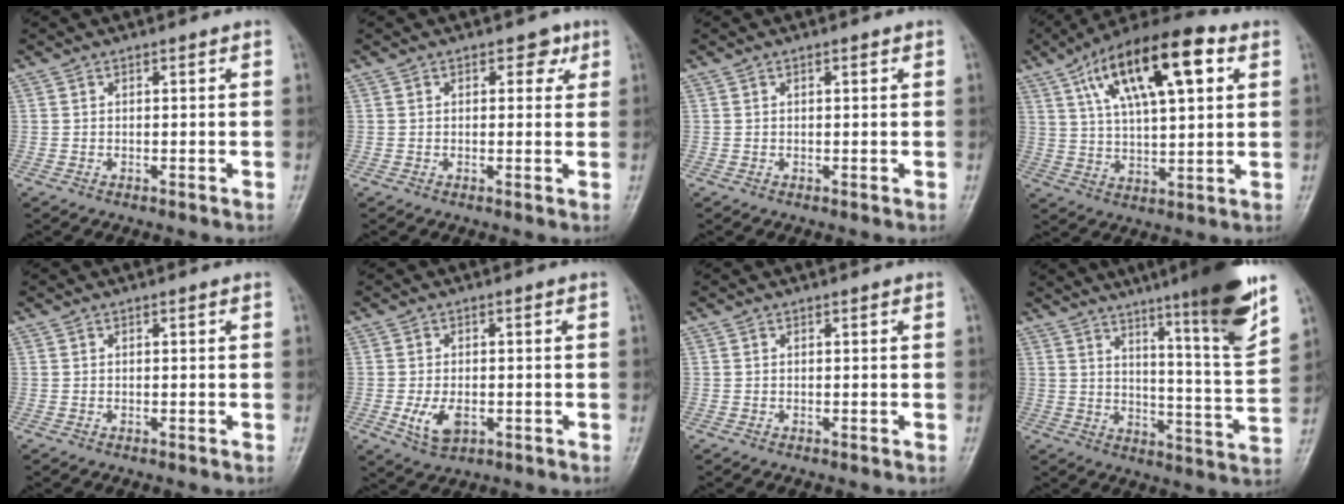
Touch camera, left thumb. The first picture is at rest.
{"total": 3.1, "force": [1.4, 2.1, 1.9], "torque": [-0.002, -0.002, 0.012]}
{"total": 0.8, "force": [0.3, 0.3, 0.7], "torque": [-0.010, 0.001, 0.004]}
{"total": 19.9, "force": [8.0, 7.8, 16.5], "torque": [-0.260, 0.000, 0.131]}
{"total": 0.0}
{"total": 5.6, "force": [-1.6, 3.2, 4.3], "torque": [-0.081, 0.000, -0.022]}
{"total": 0.0}
{"total": 17.4, "force": [10.7, 1.0, 13.6], "torque": [-0.181, -0.060, 0.157]}